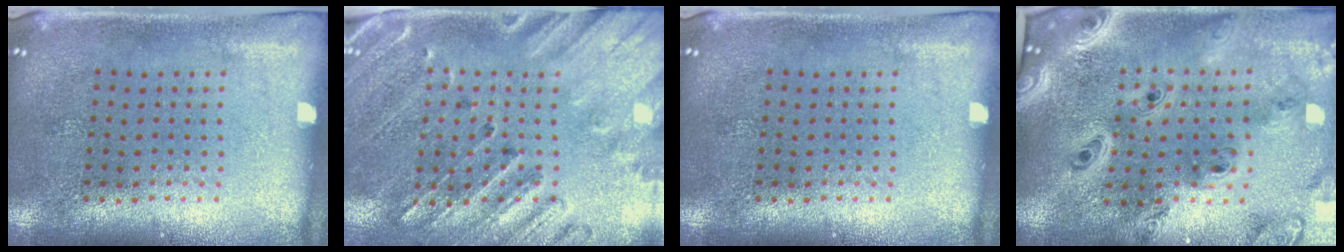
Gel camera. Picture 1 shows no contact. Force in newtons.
{"total": 2.6, "press": 2.2, "slide": 1.3}
{"total": 0.0}
{"total": 4.1, "press": 3.1, "slide": 2.6}